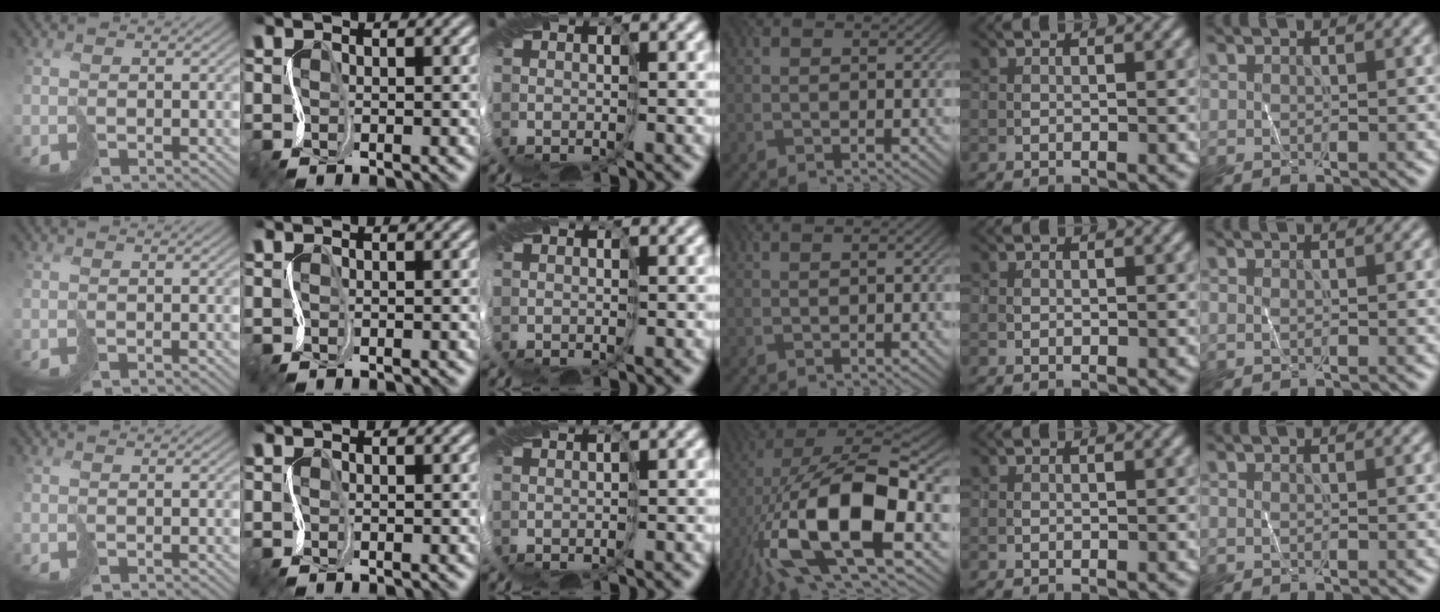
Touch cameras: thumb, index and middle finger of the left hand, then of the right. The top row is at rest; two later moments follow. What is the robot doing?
{"motion": "cut", "object": "receipt paper"}